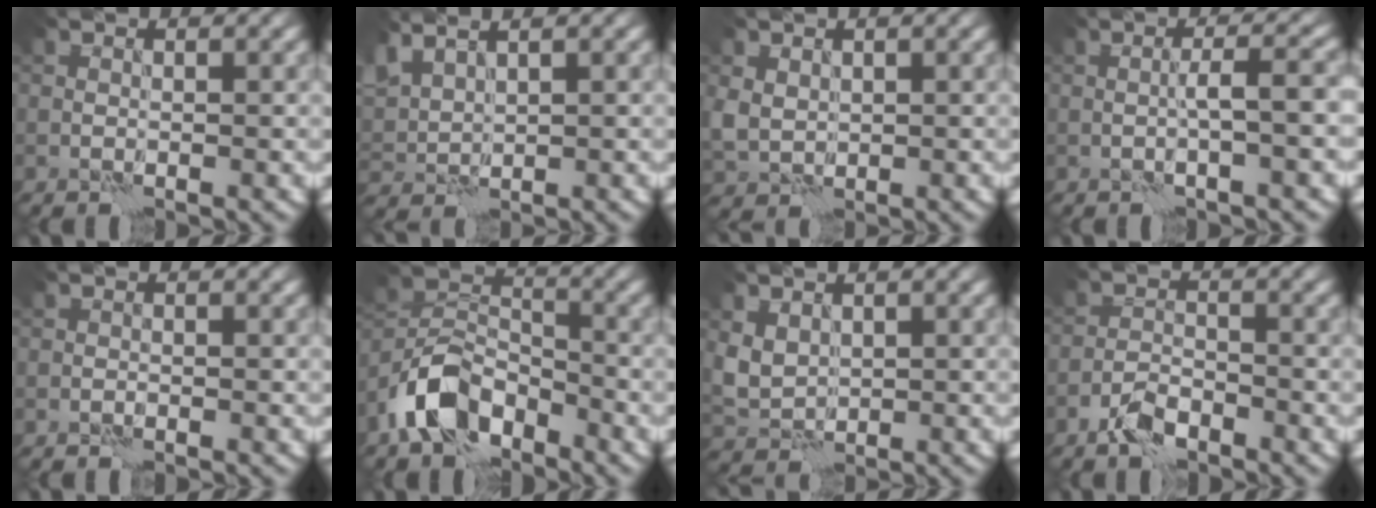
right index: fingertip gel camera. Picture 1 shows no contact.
{"total": 3.6, "force": [2.7, 1.3, 1.9], "torque": [-0.058, 0.011, 0.059]}
{"total": 2.4, "force": [0.7, 2.0, 1.2], "torque": [-0.036, -0.001, 0.015]}
{"total": 2.5, "force": [-0.4, 0.0, 2.5], "torque": [-0.044, 0.012, -0.011]}
{"total": 0.6, "force": [-0.4, 0.3, 0.2], "torque": [-0.001, 0.003, -0.009]}
{"total": 7.0, "force": [-4.5, 4.0, 3.5], "torque": [-0.062, 0.001, -0.098]}
{"total": 2.9, "force": [0.9, 2.2, 1.7], "torque": [-0.046, -0.002, 0.020]}
{"total": 2.9, "force": [-2.2, 1.1, 1.5], "torque": [-0.029, 0.005, -0.049]}